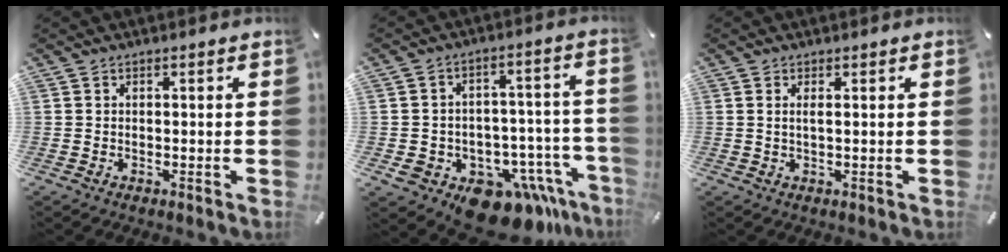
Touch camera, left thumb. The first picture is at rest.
{"total": 14.8, "force": [-9.4, 8.9, 7.1], "torque": [-0.068, 0.056, -0.142]}
{"total": 1.4, "force": [0.4, 0.2, 1.4], "torque": [-0.028, 0.000, 0.006]}